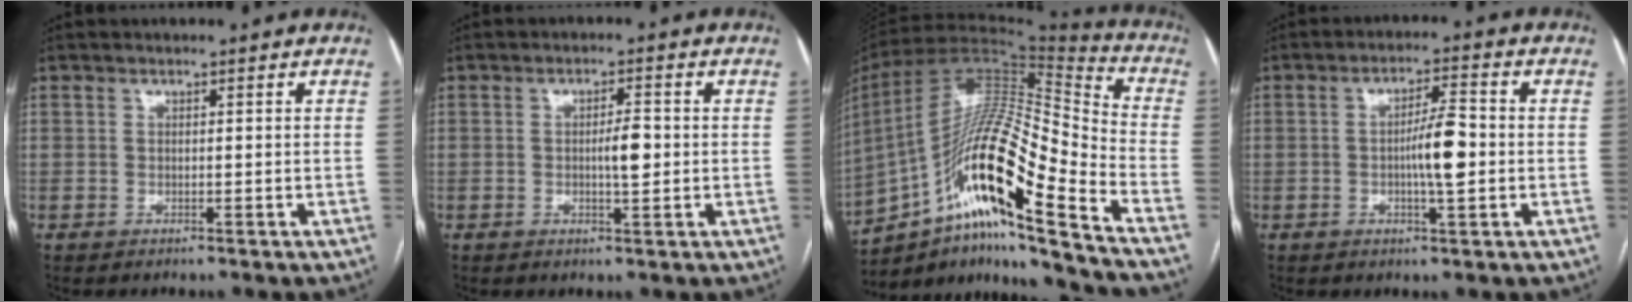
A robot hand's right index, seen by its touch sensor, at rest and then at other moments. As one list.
[{"total": 3.6, "force": [-0.1, 0.7, 3.5], "torque": [-0.057, 0.000, -0.002]}, {"total": 23.9, "force": [-13.3, 2.2, 19.8], "torque": [-0.365, 0.004, -0.235]}, {"total": 6.3, "force": [-0.7, 0.8, 6.2], "torque": [-0.109, 0.003, -0.014]}]